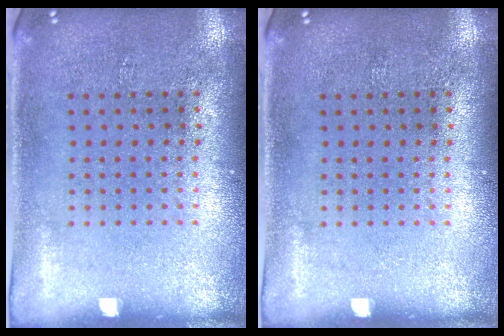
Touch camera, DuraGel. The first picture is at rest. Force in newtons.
{"total": 0.0}